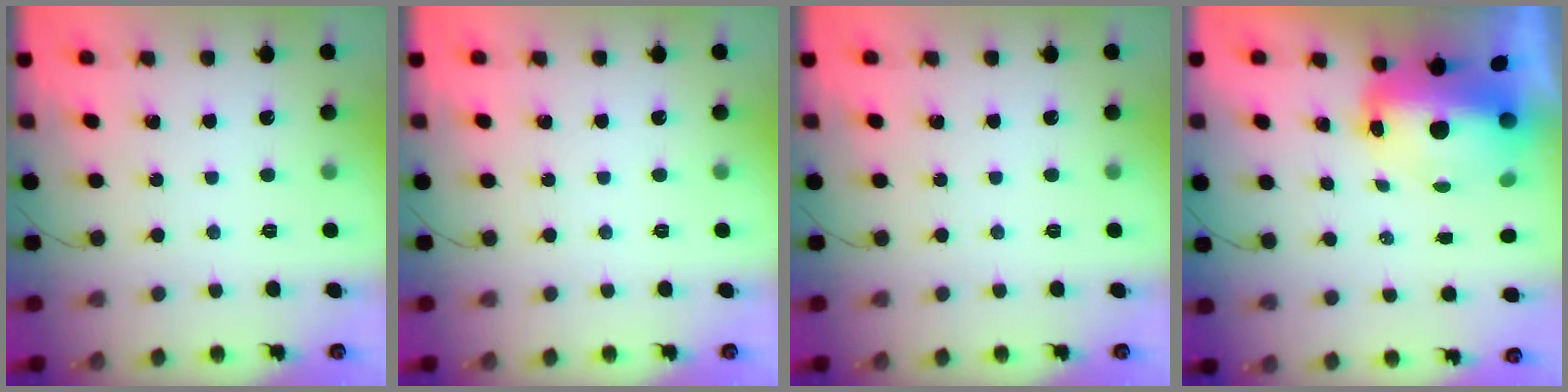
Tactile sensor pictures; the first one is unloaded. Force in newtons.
{"total": 0.0}
{"total": 0.0}
{"total": 14.6, "press": 10.5, "slide": 10.1}